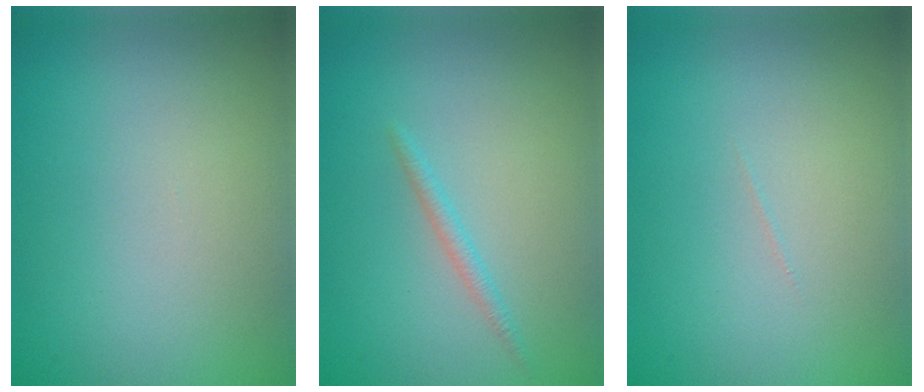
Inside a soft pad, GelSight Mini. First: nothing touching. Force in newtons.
{"total": 1.0, "press": 1.0, "slide": 0.1}
{"total": 0.0}